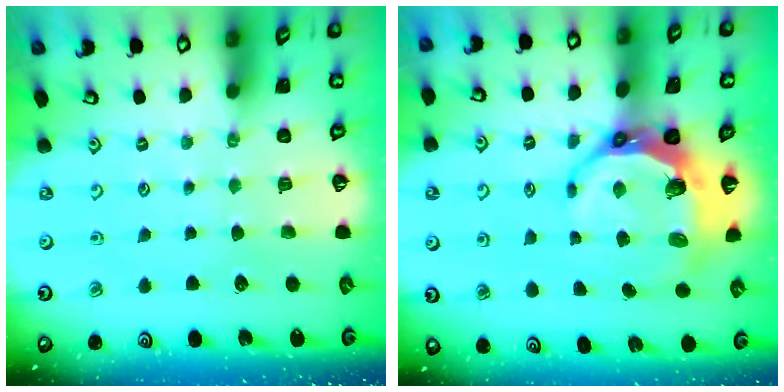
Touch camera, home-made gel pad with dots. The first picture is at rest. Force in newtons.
{"total": 10.3, "press": 9.1, "slide": 4.7}